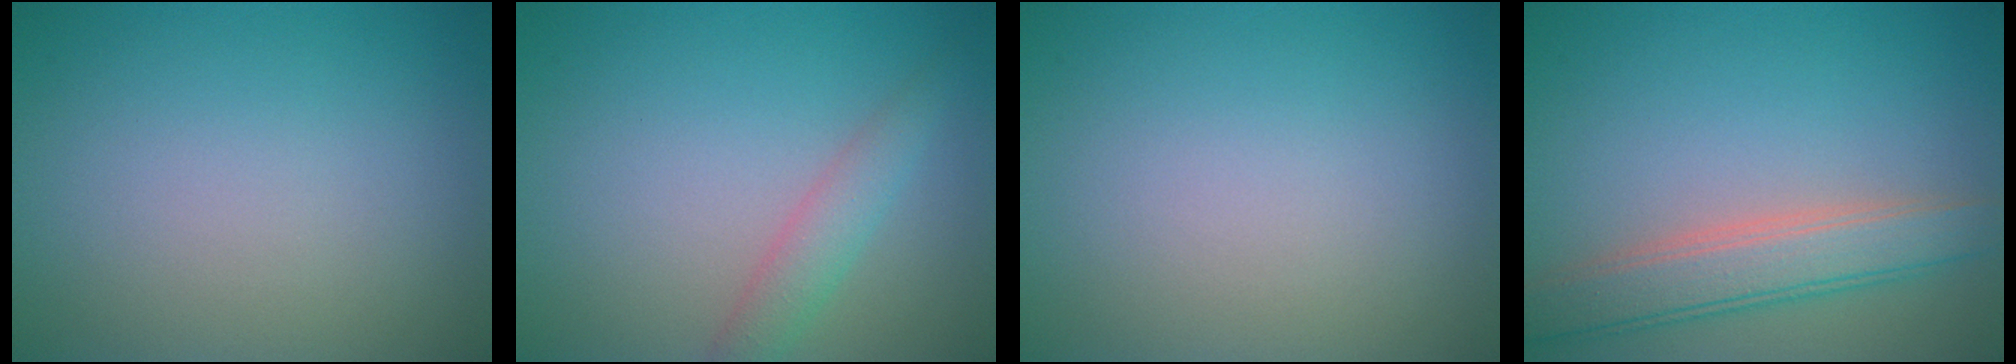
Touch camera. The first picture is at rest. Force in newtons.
{"total": 2.3, "press": 2.3, "slide": 0.0}
{"total": 0.0}
{"total": 4.6, "press": 4.6, "slide": 0.4}